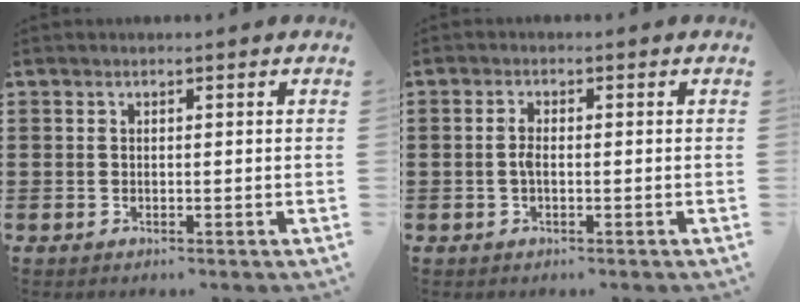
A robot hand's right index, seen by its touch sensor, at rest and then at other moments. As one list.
[{"total": 2.0, "force": [-0.4, 0.6, 1.9], "torque": [-0.043, -0.003, -0.009]}]